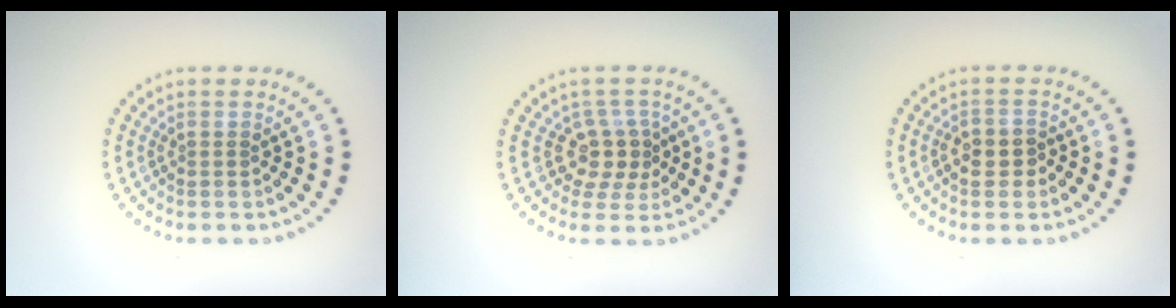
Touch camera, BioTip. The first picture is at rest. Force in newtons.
{"total": 3.1, "press": 2.3, "slide": 2.0}
{"total": 2.1, "press": 2.0, "slide": 0.6}